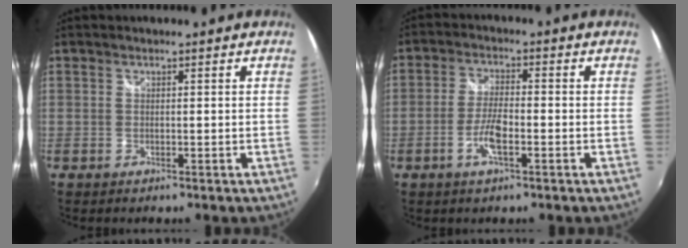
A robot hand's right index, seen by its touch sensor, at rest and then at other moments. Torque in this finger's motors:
{"motor_torque": [0.16, 0.06, 0.09, 0.03]}